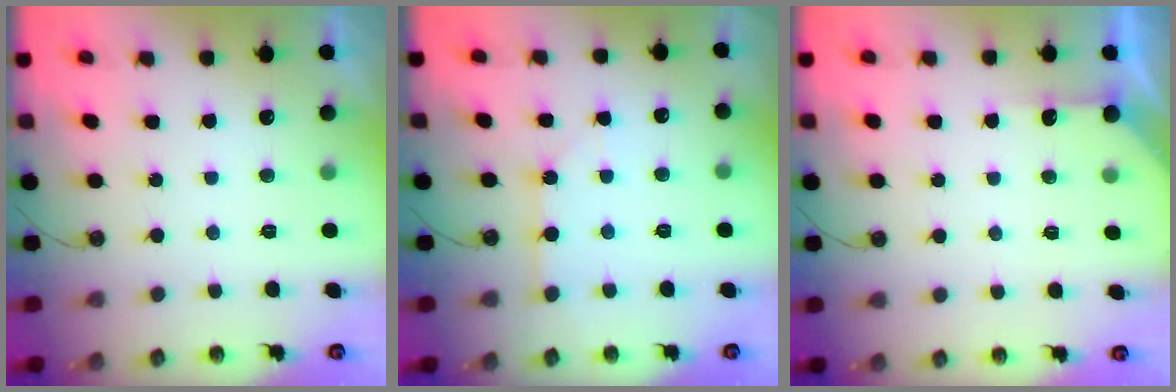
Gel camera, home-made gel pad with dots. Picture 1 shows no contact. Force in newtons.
{"total": 1.8, "press": 1.8, "slide": 0.3}
{"total": 4.5, "press": 4.5, "slide": 0.3}